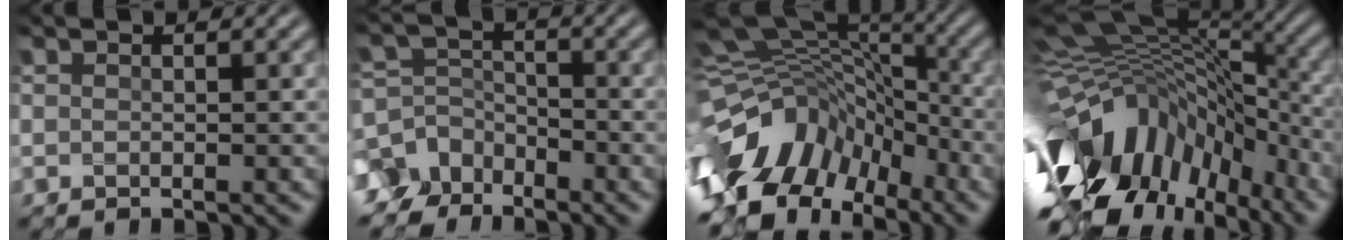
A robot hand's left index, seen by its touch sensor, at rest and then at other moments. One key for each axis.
{"total": 8.8, "fx": -5.8, "fy": 6.2, "fz": 2.5, "tx": -0.058, "ty": -0.020, "tz": -0.110}
{"total": 13.8, "fx": -7.3, "fy": 8.2, "fz": 8.4, "tx": -0.169, "ty": 0.010, "tz": -0.112}
{"total": 14.5, "fx": -5.6, "fy": 7.6, "fz": 11.1, "tx": -0.228, "ty": 0.005, "tz": -0.095}